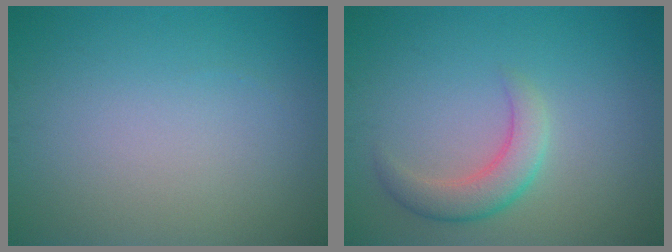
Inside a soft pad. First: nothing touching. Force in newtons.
{"total": 3.2, "press": 3.2, "slide": 0.2}